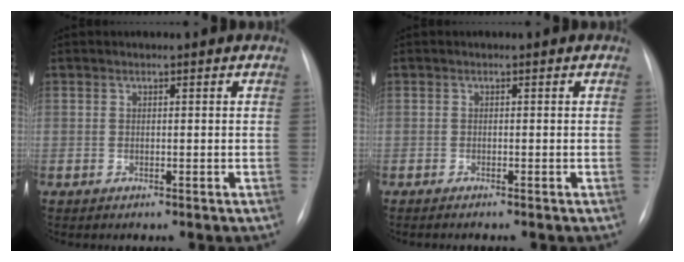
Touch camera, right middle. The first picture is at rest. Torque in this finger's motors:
{"motor_torque": [0.47, -0.43, -0.01, 0.01]}